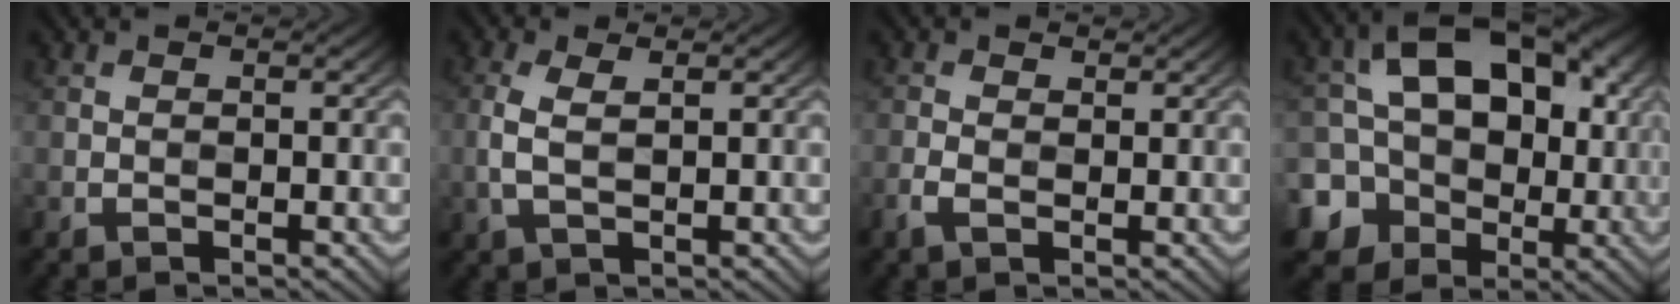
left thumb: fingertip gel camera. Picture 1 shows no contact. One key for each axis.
{"total": 3.1, "fx": 0.6, "fy": 1.3, "fz": 2.7, "tx": -0.075, "ty": 0.002, "tz": 0.012}
{"total": 2.1, "fx": 0.0, "fy": 1.3, "fz": 1.6, "tx": -0.044, "ty": 0.002, "tz": -0.004}
{"total": 15.0, "fx": -0.2, "fy": 12.3, "fz": 8.5, "tx": -0.153, "ty": 0.008, "tz": -0.026}